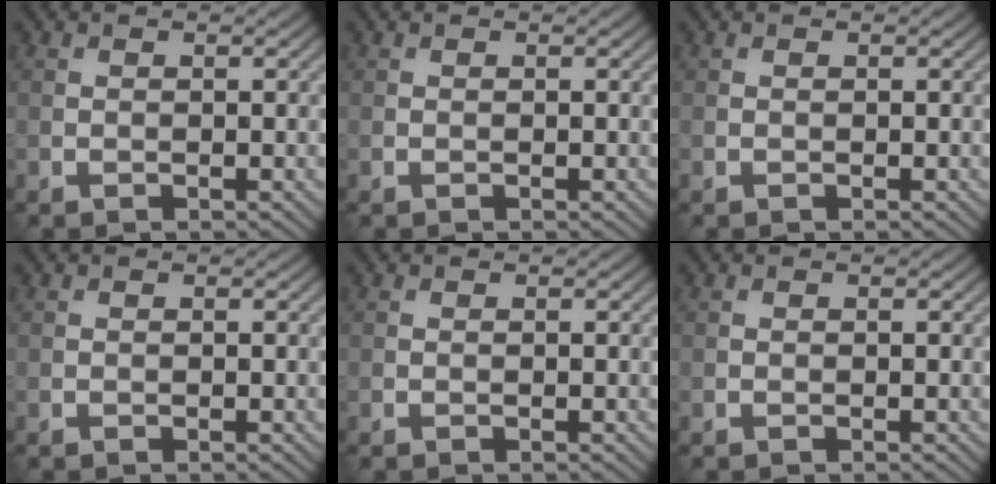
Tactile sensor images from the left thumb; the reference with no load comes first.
{"total": 0.0}
{"total": 0.0}
{"total": 0.0}
{"total": 0.0}
{"total": 0.0}